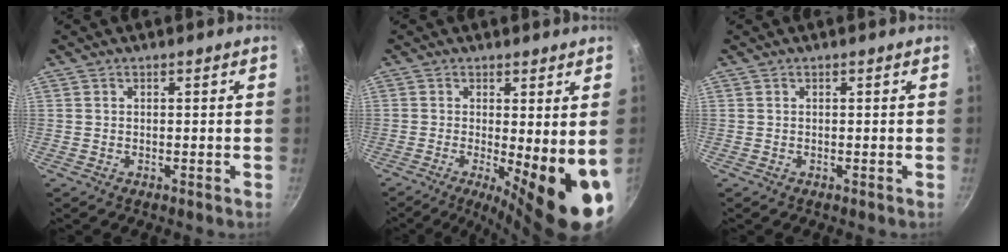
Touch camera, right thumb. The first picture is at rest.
{"total": 13.1, "force": [-2.1, 3.2, 12.5], "torque": [-0.149, -0.023, -0.023]}
{"total": 0.0}